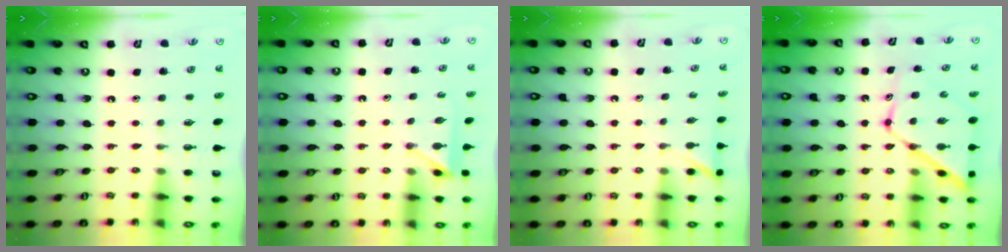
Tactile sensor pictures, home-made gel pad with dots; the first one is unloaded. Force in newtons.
{"total": 3.0, "press": 3.0, "slide": 0.4}
{"total": 2.4, "press": 2.4, "slide": 0.2}
{"total": 10.7, "press": 10.7, "slide": 1.1}